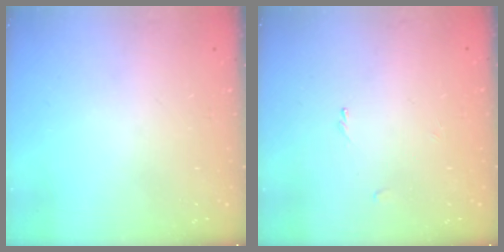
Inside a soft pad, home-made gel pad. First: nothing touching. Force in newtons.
{"total": 0.0}